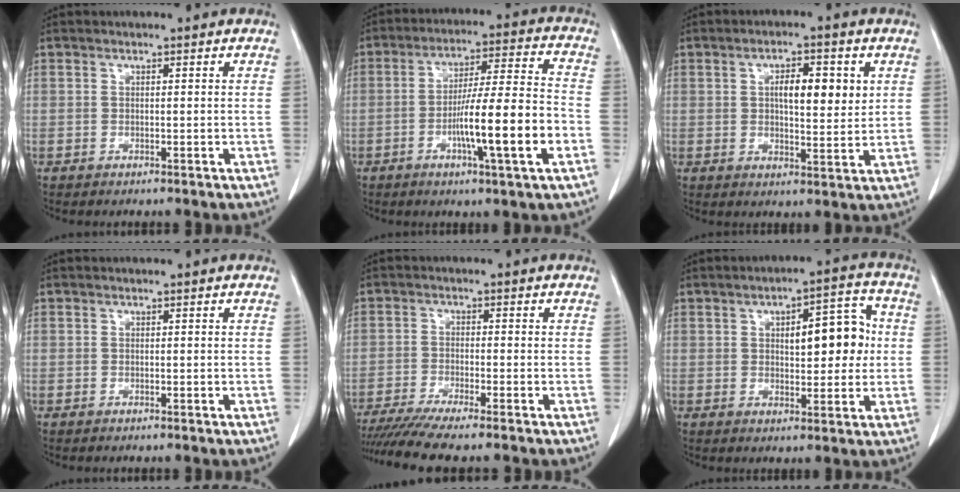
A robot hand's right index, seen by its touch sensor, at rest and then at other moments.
{"total": 14.1, "force": [-4.3, 0.0, 13.4], "torque": [-0.225, 0.000, -0.073]}
{"total": 7.0, "force": [1.9, 2.2, 6.3], "torque": [-0.099, 0.002, 0.030]}
{"total": 0.0}
{"total": 8.4, "force": [-7.2, -0.8, 4.2], "torque": [-0.060, -0.020, -0.117]}
{"total": 9.1, "force": [1.3, 3.5, 8.3], "torque": [-0.110, 0.024, 0.022]}